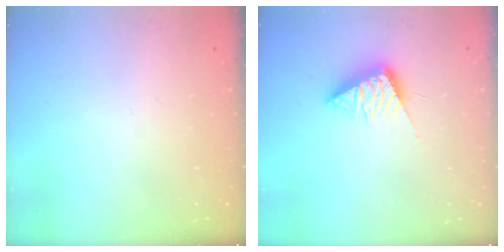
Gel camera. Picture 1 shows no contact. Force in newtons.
{"total": 8.7, "press": 8.7, "slide": 0.1}